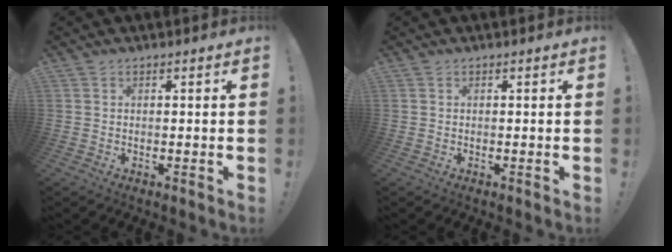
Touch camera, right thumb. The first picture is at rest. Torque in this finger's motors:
{"motor_torque": [0.00, 0.00, 0.00, -0.01, -0.01]}